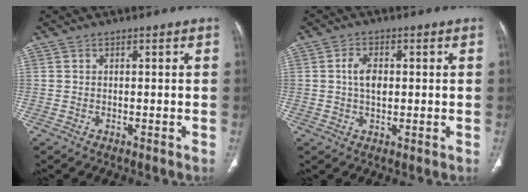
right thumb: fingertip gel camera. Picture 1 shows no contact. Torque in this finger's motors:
{"motor_torque": [2.44, 2.28, 0.29, -0.19, 0.11]}